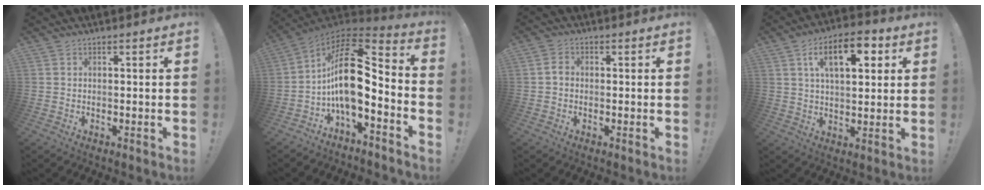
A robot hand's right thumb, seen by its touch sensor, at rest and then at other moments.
{"total": 17.8, "force": [0.1, 8.4, 15.8], "torque": [-0.285, 0.002, 0.004]}
{"total": 2.6, "force": [-0.4, 2.0, 1.5], "torque": [-0.023, 0.008, -0.008]}
{"total": 13.0, "force": [5.0, 6.2, 10.3], "torque": [-0.153, -0.003, 0.082]}